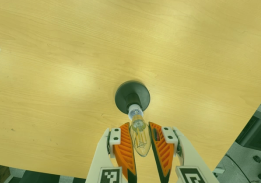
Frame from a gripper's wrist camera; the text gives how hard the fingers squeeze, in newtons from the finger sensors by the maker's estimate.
{"total": 15.1, "left": 17.0, "right": 13.2}